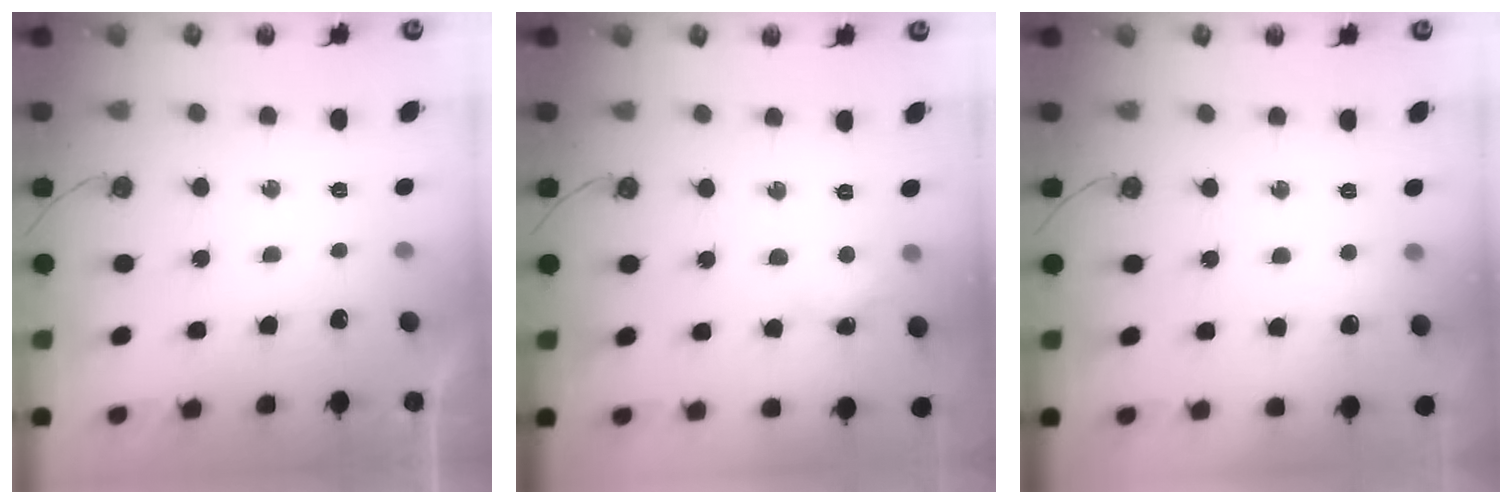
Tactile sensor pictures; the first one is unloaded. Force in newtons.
{"total": 5.8, "press": 5.8, "slide": 0.9}
{"total": 5.9, "press": 5.8, "slide": 0.7}